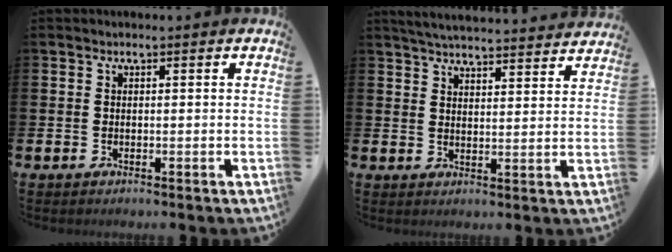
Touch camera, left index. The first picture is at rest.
{"total": 5.1, "force": [5.0, 0.3, 0.6], "torque": [-0.024, -0.033, 0.089]}